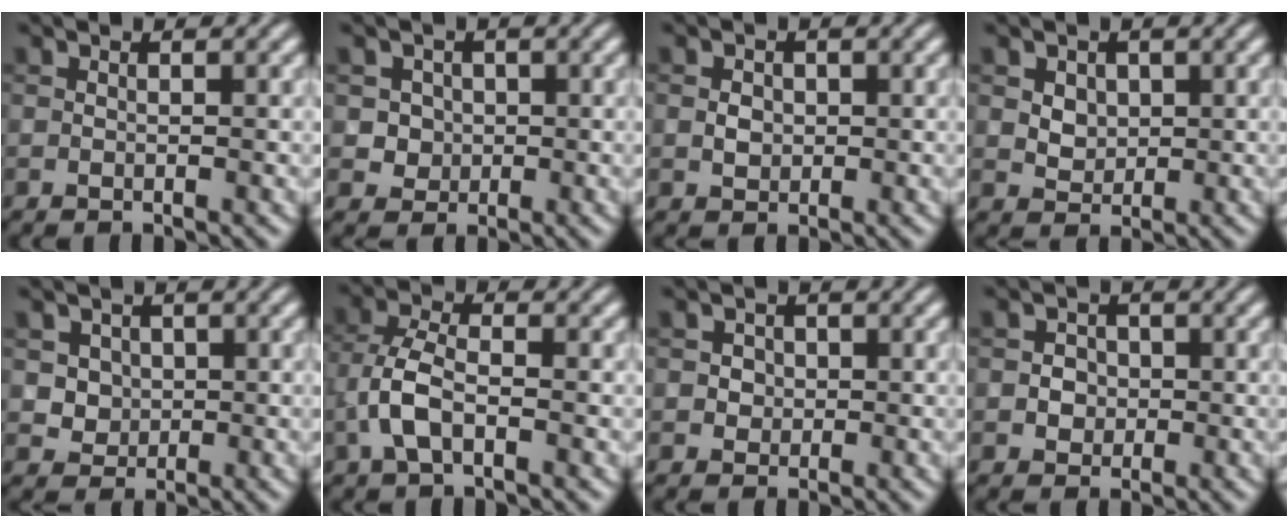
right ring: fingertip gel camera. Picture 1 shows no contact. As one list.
[{"total": 2.5, "force": [0.5, 2.3, 0.8], "torque": [-0.003, 0.004, 0.018]}, {"total": 1.4, "force": [0.0, 1.2, 0.7], "torque": [-0.014, -0.002, -0.002]}, {"total": 2.9, "force": [1.1, 2.2, 1.5], "torque": [-0.035, 0.007, 0.029]}, {"total": 3.1, "force": [1.0, 2.7, 1.2], "torque": [-0.022, 0.002, 0.027]}, {"total": 3.8, "force": [-1.3, 1.8, 3.1], "torque": [-0.074, 0.006, -0.035]}, {"total": 1.6, "force": [0.4, 1.5, 0.6], "torque": [0.001, 0.004, 0.010]}, {"total": 1.7, "force": [-0.1, 1.6, 0.6], "torque": [0.007, 0.002, -0.008]}]